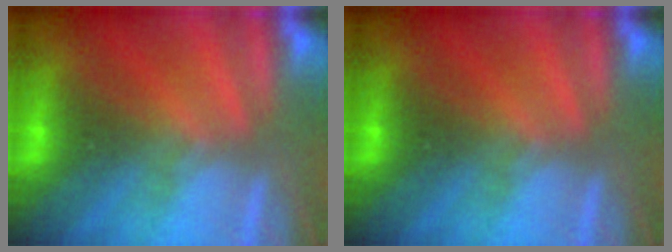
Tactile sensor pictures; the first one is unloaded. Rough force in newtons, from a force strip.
{"total": 0.0}